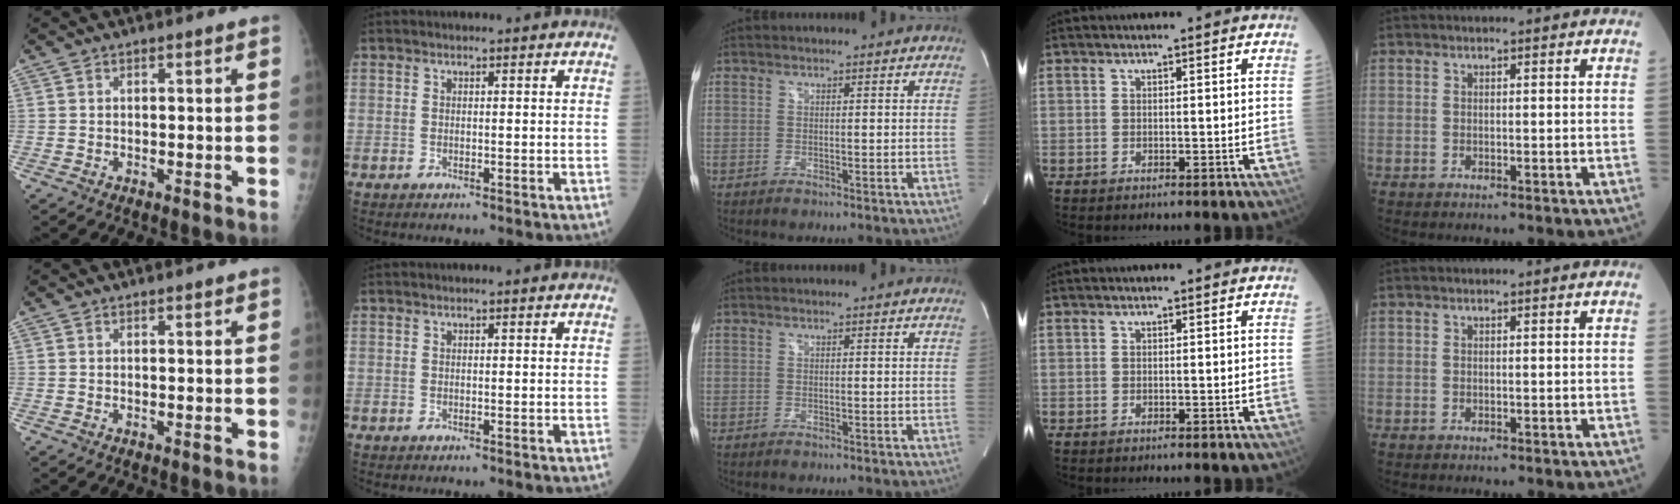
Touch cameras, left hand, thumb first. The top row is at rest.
{}